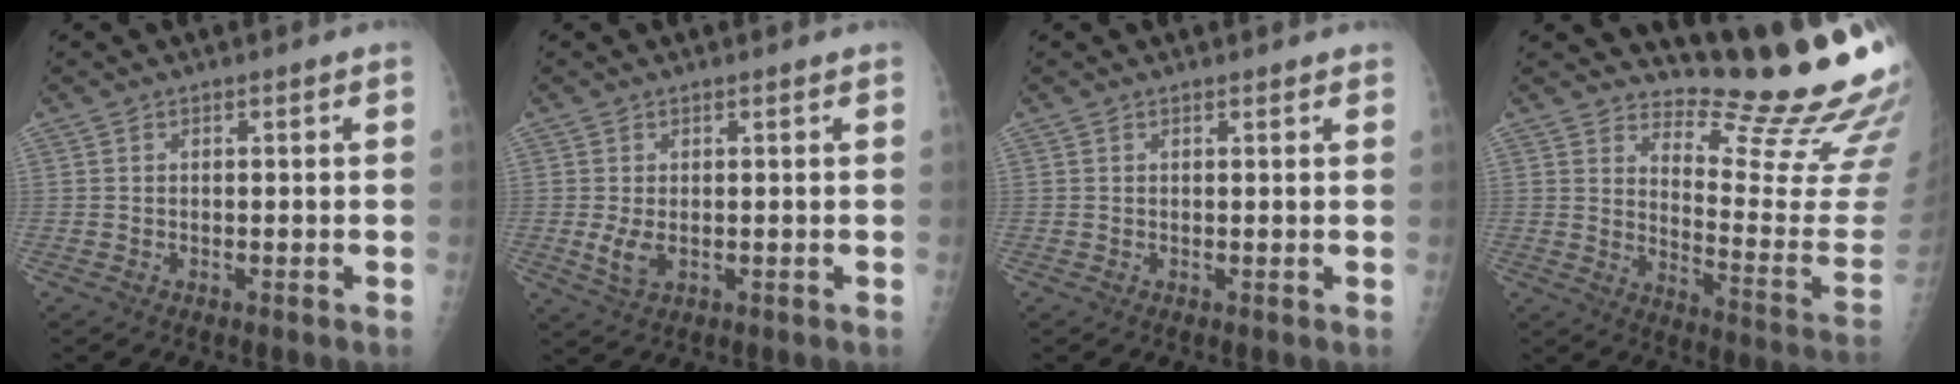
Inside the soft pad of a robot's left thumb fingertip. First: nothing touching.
{"total": 3.4, "force": [0.2, 1.8, 2.9], "torque": [-0.060, -0.010, 0.010]}
{"total": 1.0, "force": [0.9, 0.3, 0.3], "torque": [-0.003, -0.001, 0.013]}
{"total": 18.0, "force": [16.5, 1.5, 6.9], "torque": [-0.066, -0.197, 0.215]}